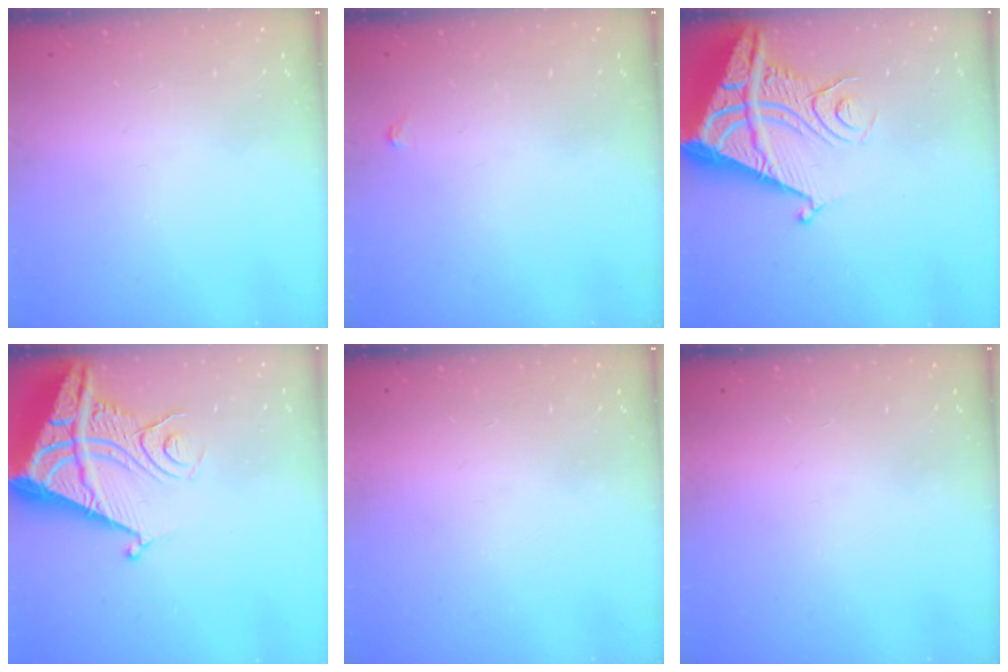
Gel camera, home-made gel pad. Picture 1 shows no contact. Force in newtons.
{"total": 3.0, "press": 3.0, "slide": 0.5}
{"total": 13.1, "press": 13.0, "slide": 1.6}
{"total": 13.1, "press": 13.0, "slide": 1.6}
{"total": 1.6, "press": 1.6, "slide": 0.1}
{"total": 1.6, "press": 1.6, "slide": 0.1}